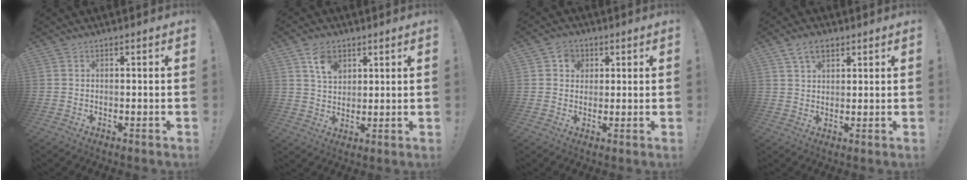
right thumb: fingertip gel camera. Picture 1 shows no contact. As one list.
[{"total": 8.6, "force": [4.7, 6.2, 3.7], "torque": [-0.051, -0.019, 0.086]}, {"total": 5.1, "force": [1.7, 4.6, 1.3], "torque": [-0.014, -0.002, 0.031]}, {"total": 6.2, "force": [3.7, 3.6, 3.5], "torque": [-0.060, -0.005, 0.068]}]